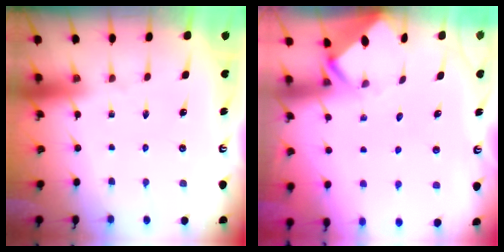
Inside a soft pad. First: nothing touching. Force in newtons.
{"total": 3.6, "press": 3.6, "slide": 0.3}